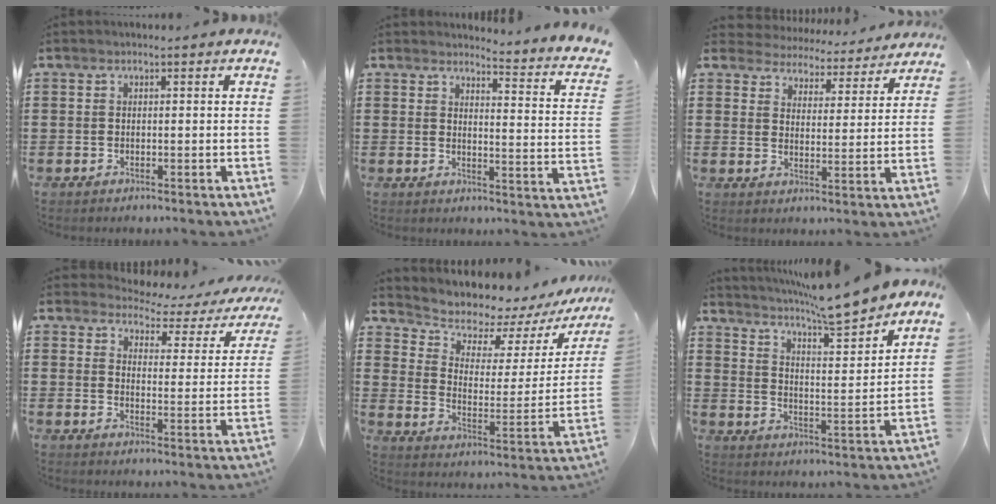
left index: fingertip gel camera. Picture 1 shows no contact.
{"total": 2.9, "force": [2.7, -0.3, 1.1], "torque": [-0.031, -0.032, 0.038]}
{"total": 4.5, "force": [4.4, 0.4, -0.5], "torque": [-0.012, -0.041, 0.072]}
{"total": 2.9, "force": [2.8, 0.8, 0.3], "torque": [-0.028, -0.023, 0.040]}
{"total": 5.5, "force": [5.0, 2.2, 0.9], "torque": [-0.045, -0.043, 0.081]}
{"total": 7.7, "force": [7.1, -0.4, 2.9], "torque": [-0.066, -0.047, 0.119]}